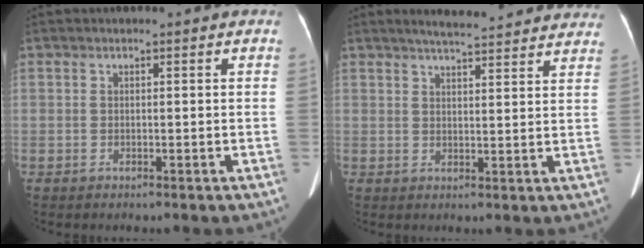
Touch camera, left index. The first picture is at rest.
{"total": 15.0, "force": [13.7, 2.2, 5.7], "torque": [-0.069, 0.022, 0.165]}